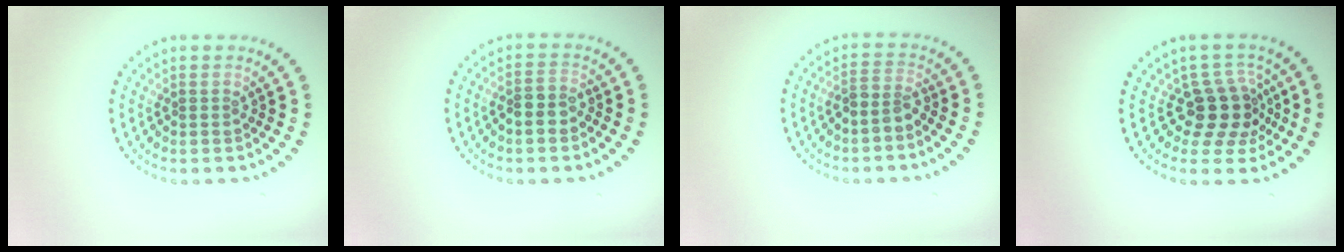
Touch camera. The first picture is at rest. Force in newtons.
{"total": 2.1, "press": 1.9, "slide": 0.9}
{"total": 2.0, "press": 1.5, "slide": 1.3}
{"total": 4.0, "press": 3.1, "slide": 2.5}